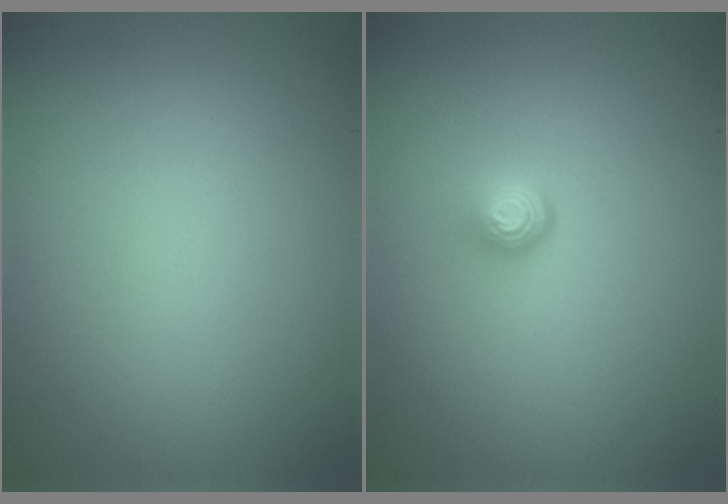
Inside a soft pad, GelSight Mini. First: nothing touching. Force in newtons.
{"total": 1.7, "press": 1.1, "slide": 1.3}